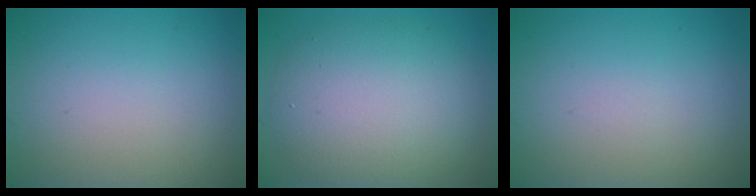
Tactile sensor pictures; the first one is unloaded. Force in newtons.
{"total": 7.6, "press": 7.6, "slide": 0.6}
{"total": 0.0}